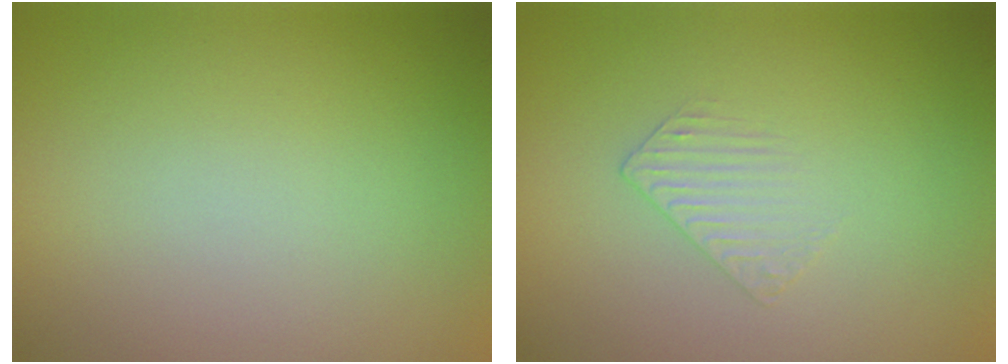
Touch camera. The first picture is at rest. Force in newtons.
{"total": 1.0, "press": 0.3, "slide": 1.0}